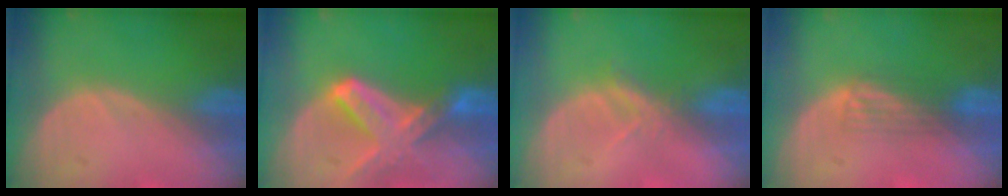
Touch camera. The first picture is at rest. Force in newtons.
{"total": 7.8, "press": 6.9, "slide": 3.6}
{"total": 2.1, "press": 1.9, "slide": 0.9}
{"total": 2.5, "press": 2.2, "slide": 1.3}